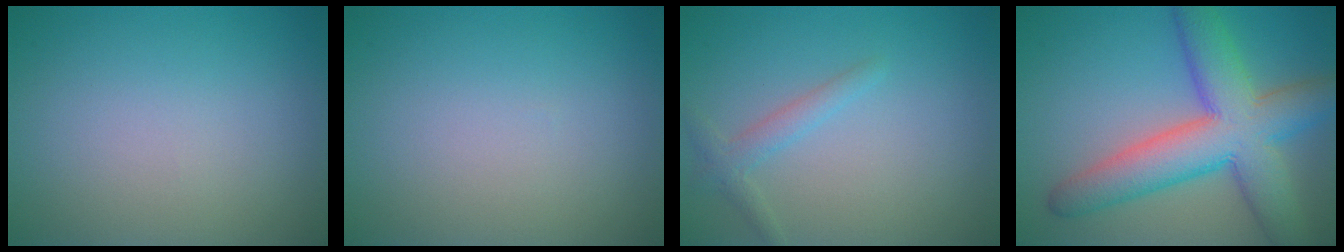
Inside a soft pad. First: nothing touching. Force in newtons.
{"total": 0.0}
{"total": 1.6, "press": 1.6, "slide": 0.1}
{"total": 9.3, "press": 9.3, "slide": 0.3}